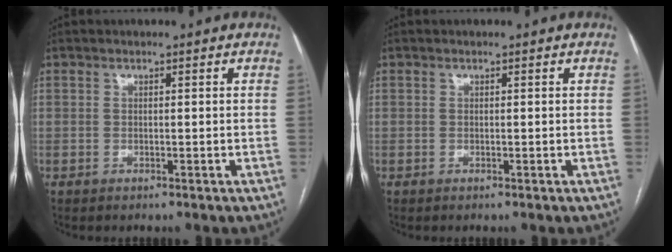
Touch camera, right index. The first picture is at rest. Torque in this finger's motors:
{"motor_torque": [-0.10, 0.10, 0.00, 0.00]}